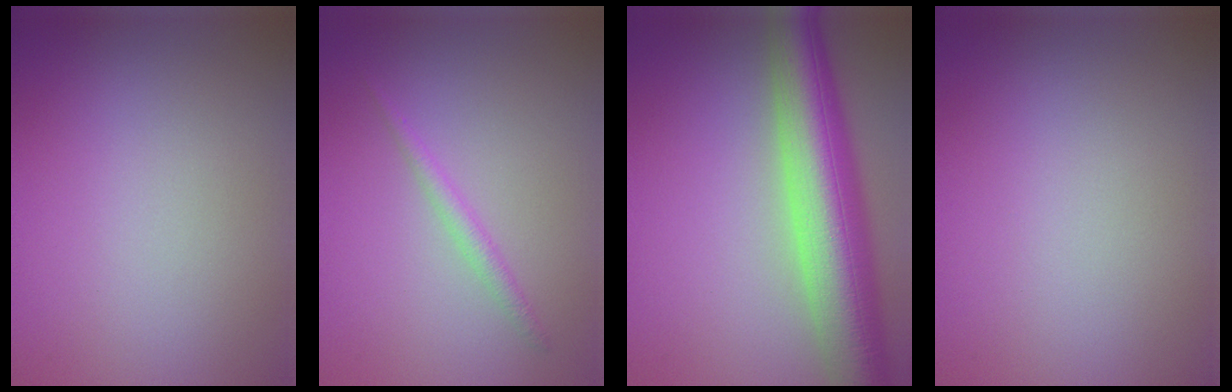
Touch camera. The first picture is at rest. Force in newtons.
{"total": 1.4, "press": 1.4, "slide": 0.1}
{"total": 10.0, "press": 10.0, "slide": 0.3}
{"total": 0.0}